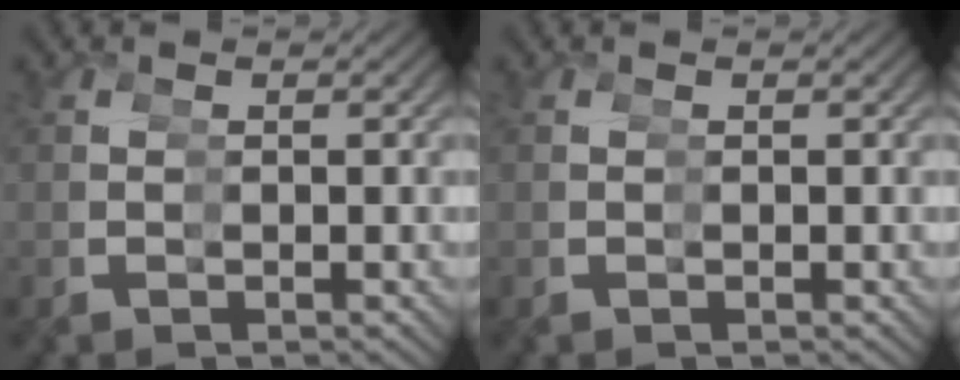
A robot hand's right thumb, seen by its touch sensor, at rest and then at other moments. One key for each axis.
{"total": 0.0}